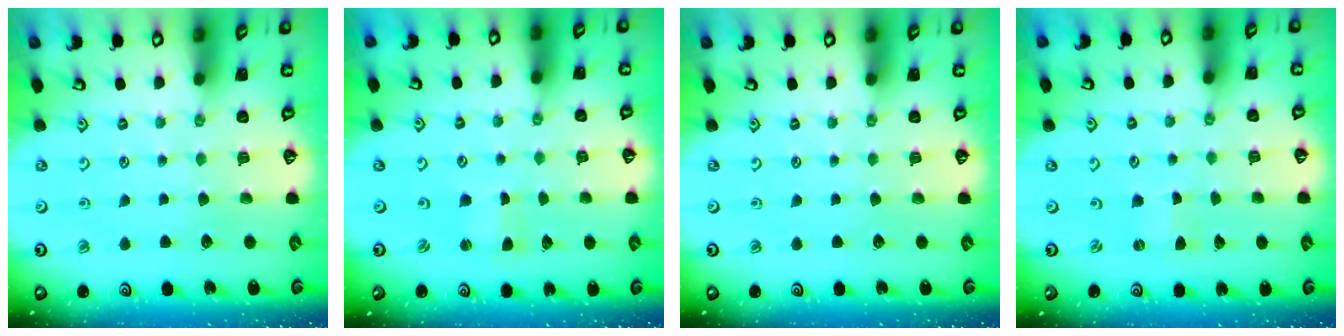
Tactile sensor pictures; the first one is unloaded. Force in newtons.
{"total": 1.3, "press": 1.3, "slide": 0.1}
{"total": 0.0}
{"total": 0.0}